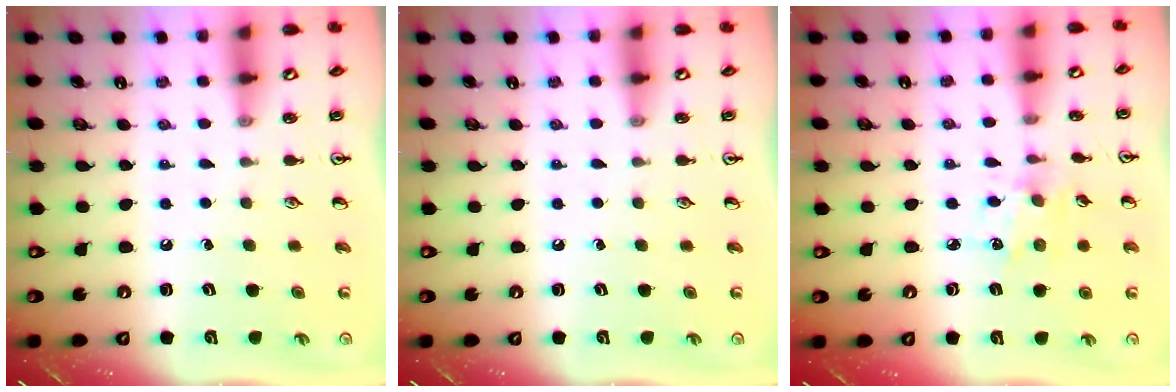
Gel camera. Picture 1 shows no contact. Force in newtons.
{"total": 0.0}
{"total": 2.5, "press": 2.4, "slide": 0.6}